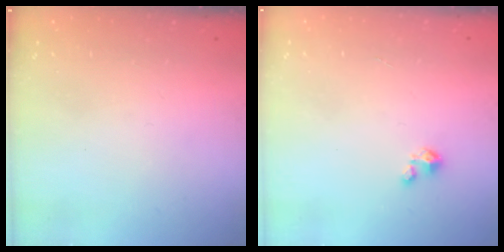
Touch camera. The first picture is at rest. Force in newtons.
{"total": 1.8, "press": 1.8, "slide": 0.1}